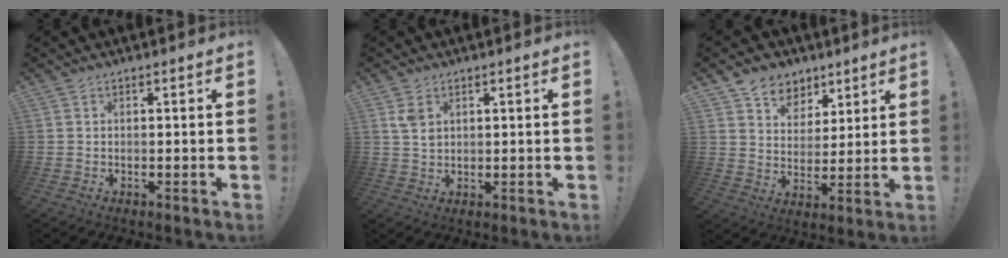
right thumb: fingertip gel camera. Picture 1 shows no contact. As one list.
[{"total": 3.7, "force": [1.9, 2.2, 2.2], "torque": [-0.037, -0.005, 0.034]}, {"total": 8.7, "force": [5.4, 6.6, 1.4], "torque": [-0.020, -0.044, 0.109]}]